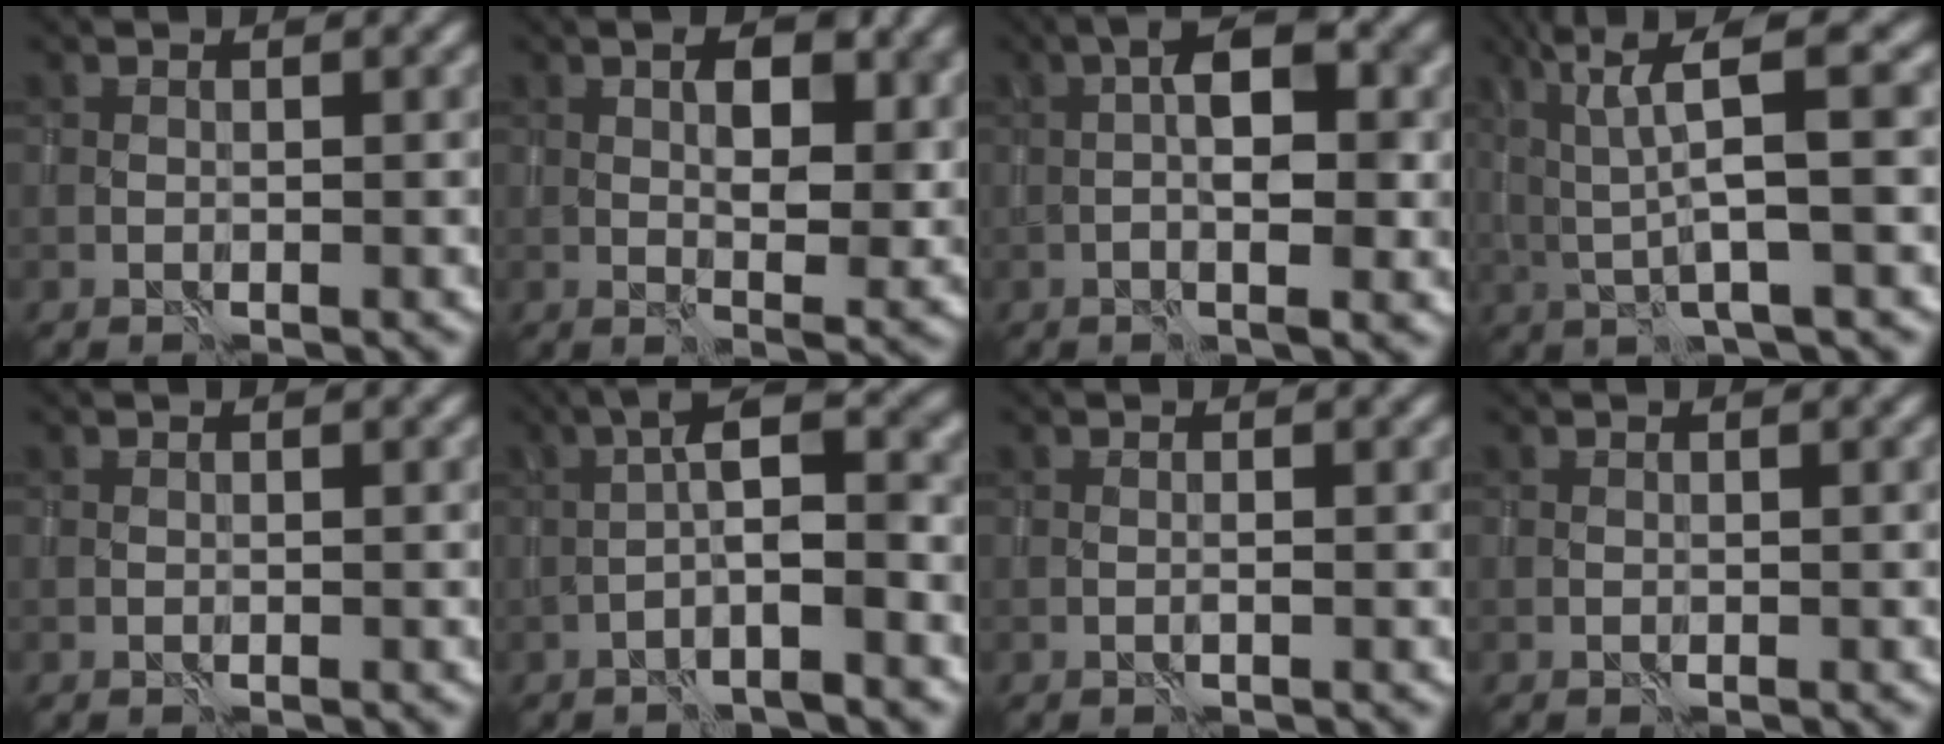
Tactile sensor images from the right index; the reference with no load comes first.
{"total": 5.3, "force": [1.8, 2.4, 4.4], "torque": [-0.060, -0.006, 0.031]}
{"total": 5.4, "force": [0.2, 1.6, 5.1], "torque": [-0.082, 0.007, -0.004]}
{"total": 5.6, "force": [1.9, 0.6, 5.3], "torque": [-0.106, 0.005, 0.037]}
{"total": 0.0}
{"total": 5.1, "force": [-1.2, 0.7, 4.9], "torque": [-0.078, 0.020, -0.028]}
{"total": 0.0}
{"total": 0.0}